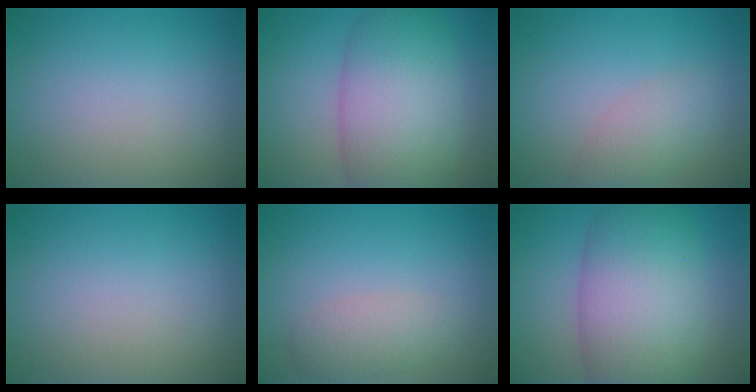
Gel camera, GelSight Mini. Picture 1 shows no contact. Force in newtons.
{"total": 8.9, "press": 8.9, "slide": 0.3}
{"total": 2.7, "press": 2.7, "slide": 0.1}
{"total": 0.0}
{"total": 2.3, "press": 2.3, "slide": 0.1}
{"total": 10.6, "press": 10.6, "slide": 0.3}